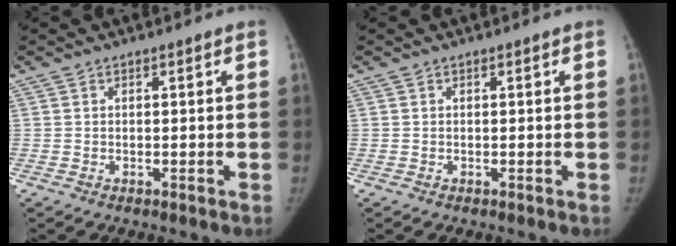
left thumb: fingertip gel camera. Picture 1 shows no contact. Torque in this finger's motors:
{"motor_torque": [-0.05, 0.04, 0.08, 0.08, 0.03]}